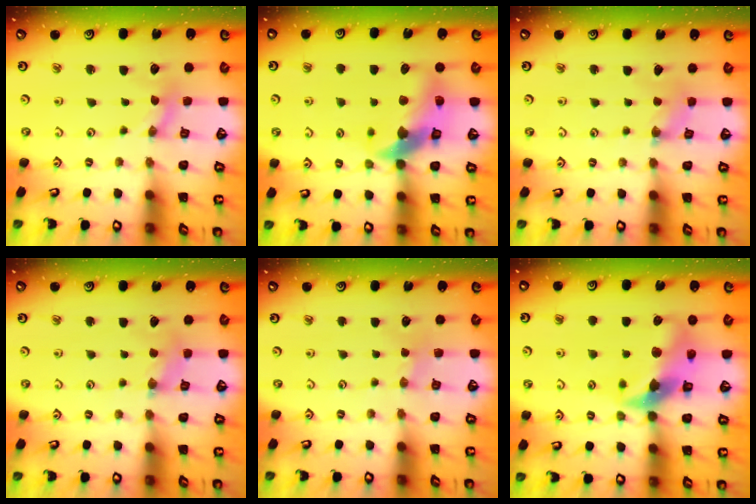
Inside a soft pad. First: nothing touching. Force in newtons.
{"total": 13.2, "press": 13.1, "slide": 1.5}
{"total": 1.0, "press": 1.0, "slide": 0.3}
{"total": 1.6, "press": 1.6, "slide": 0.4}
{"total": 1.2, "press": 1.2, "slide": 0.3}
{"total": 12.7, "press": 12.6, "slide": 1.9}